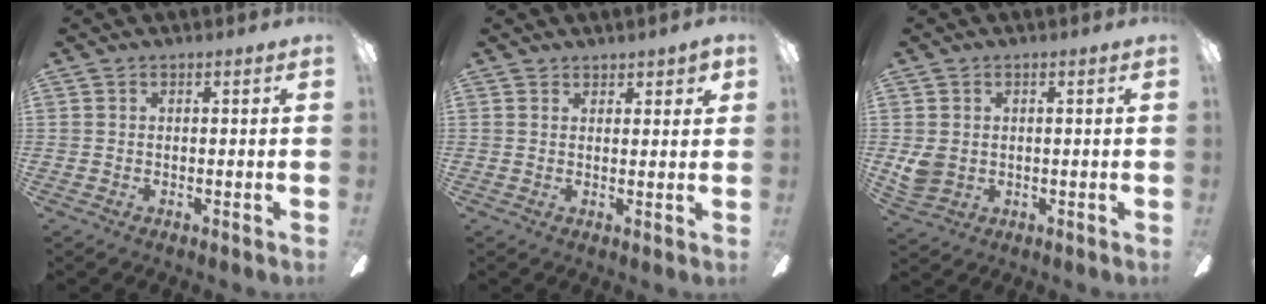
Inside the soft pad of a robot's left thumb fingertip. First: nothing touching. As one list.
[{"total": 2.4, "force": [2.0, 1.1, 0.6], "torque": [0.002, -0.010, 0.035]}, {"total": 4.9, "force": [-0.1, 4.2, 2.3], "torque": [-0.041, 0.005, 0.002]}]